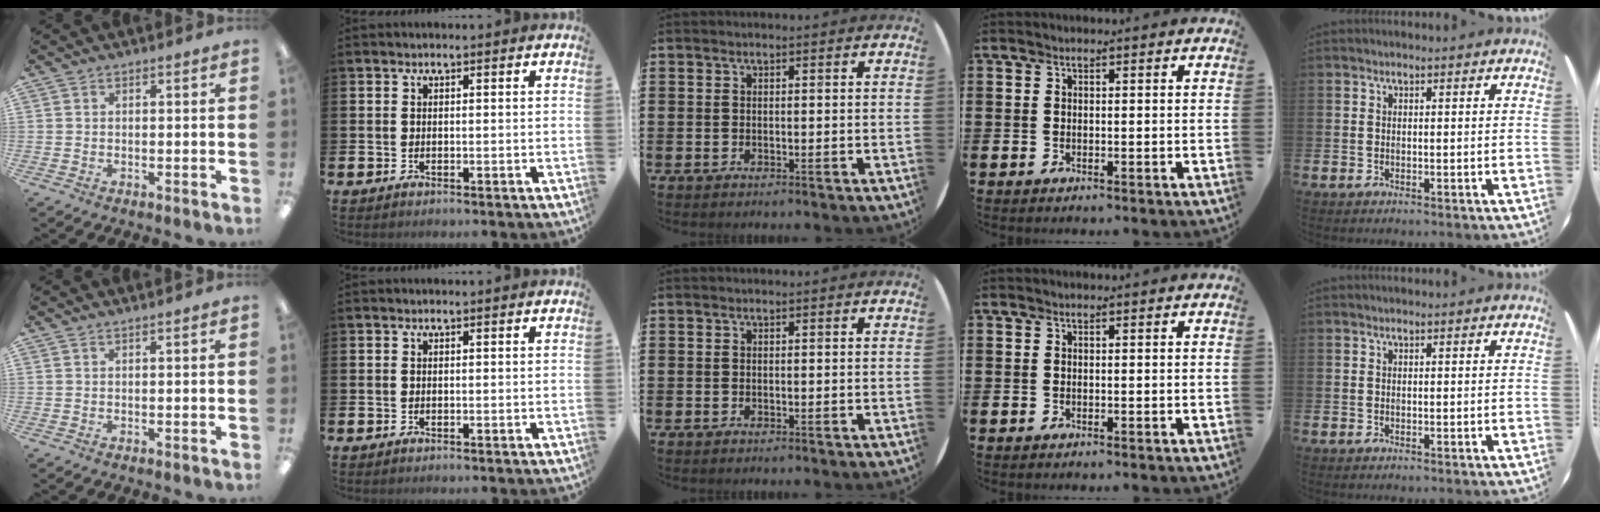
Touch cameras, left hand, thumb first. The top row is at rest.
{"thumb": {"total": 0.6, "force": [0.5, -0.1, 0.2], "torque": [-0.003, 0.000, 0.008]}}